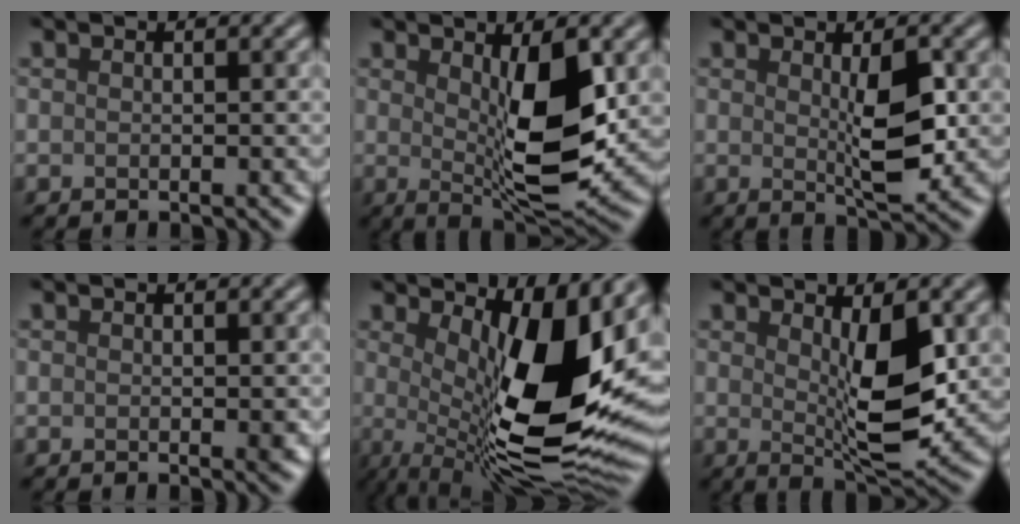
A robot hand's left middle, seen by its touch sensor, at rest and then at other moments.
{"total": 7.7, "force": [0.8, 2.2, 7.3], "torque": [-0.120, -0.018, 0.024]}
{"total": 4.2, "force": [0.3, 1.0, 4.1], "torque": [-0.068, -0.006, 0.014]}
{"total": 0.8, "force": [0.0, 0.0, 0.8], "torque": [-0.011, -0.002, 0.003]}
{"total": 14.2, "force": [1.6, 4.7, 13.2], "torque": [-0.184, -0.023, 0.034]}
{"total": 6.0, "force": [0.8, 1.7, 5.7], "torque": [-0.094, -0.017, 0.022]}